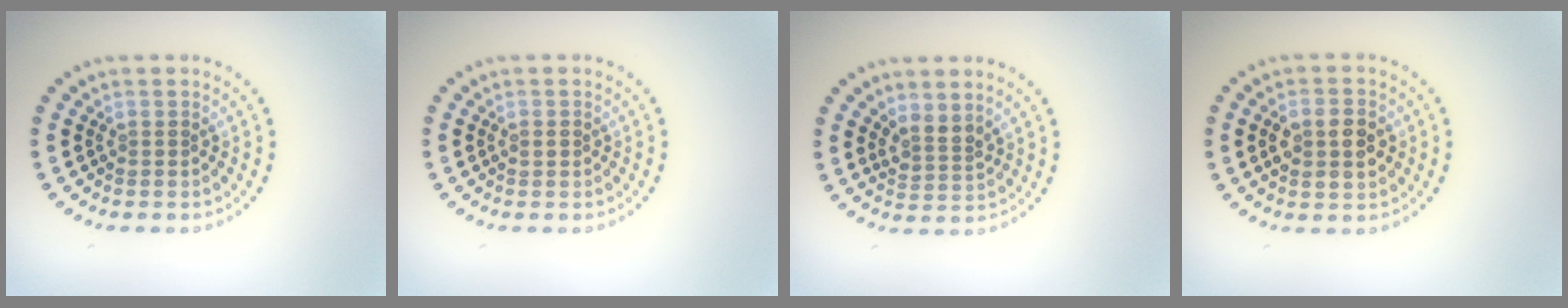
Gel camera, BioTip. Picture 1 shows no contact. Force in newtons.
{"total": 0.9, "press": 0.9, "slide": 0.0}
{"total": 2.1, "press": 1.5, "slide": 1.5}
{"total": 3.7, "press": 3.7, "slide": 0.1}